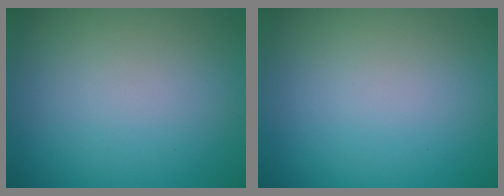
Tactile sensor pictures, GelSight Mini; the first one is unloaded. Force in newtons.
{"total": 0.0}